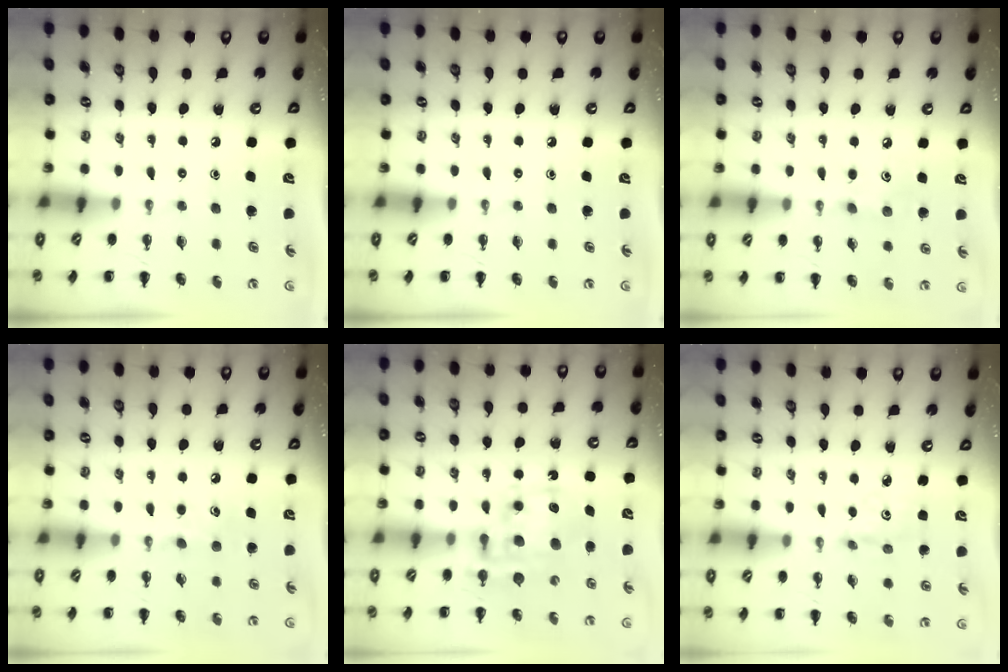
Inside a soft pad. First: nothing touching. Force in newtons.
{"total": 0.0}
{"total": 5.4, "press": 5.1, "slide": 1.6}
{"total": 4.6, "press": 4.4, "slide": 1.5}
{"total": 12.0, "press": 11.7, "slide": 2.7}
{"total": 4.4, "press": 4.2, "slide": 1.6}